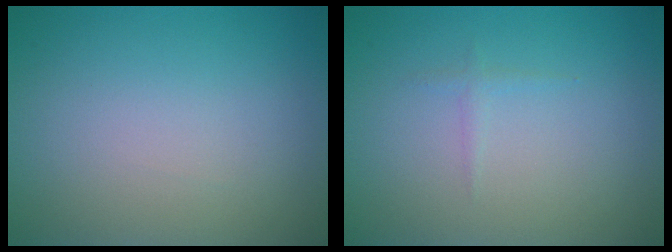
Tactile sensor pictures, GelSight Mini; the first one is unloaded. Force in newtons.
{"total": 0.6, "press": 0.6, "slide": 0.1}